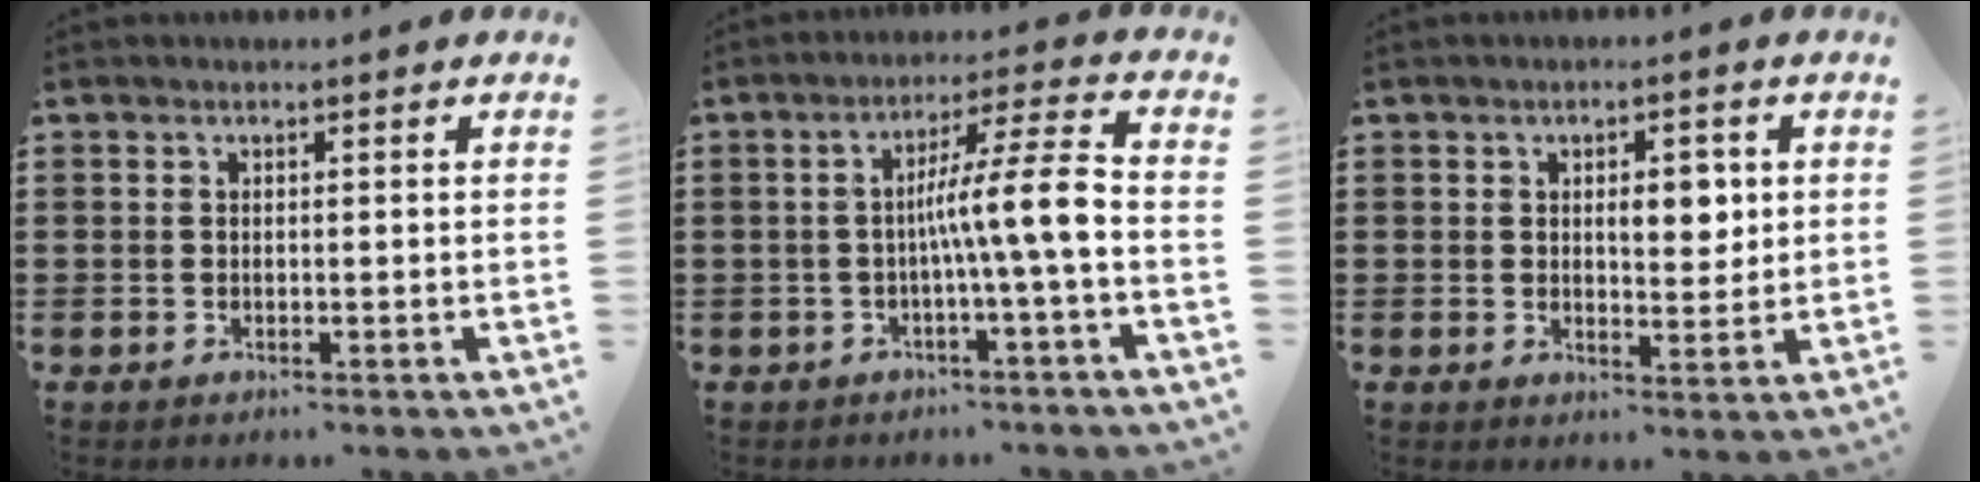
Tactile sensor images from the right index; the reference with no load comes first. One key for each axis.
{"total": 8.9, "fx": -1.5, "fy": 0.0, "fz": 8.8, "tx": -0.157, "ty": 0.000, "tz": -0.031}
{"total": 4.6, "fx": 0.9, "fy": 2.4, "fz": 3.8, "tx": -0.056, "ty": 0.001, "tz": 0.008}